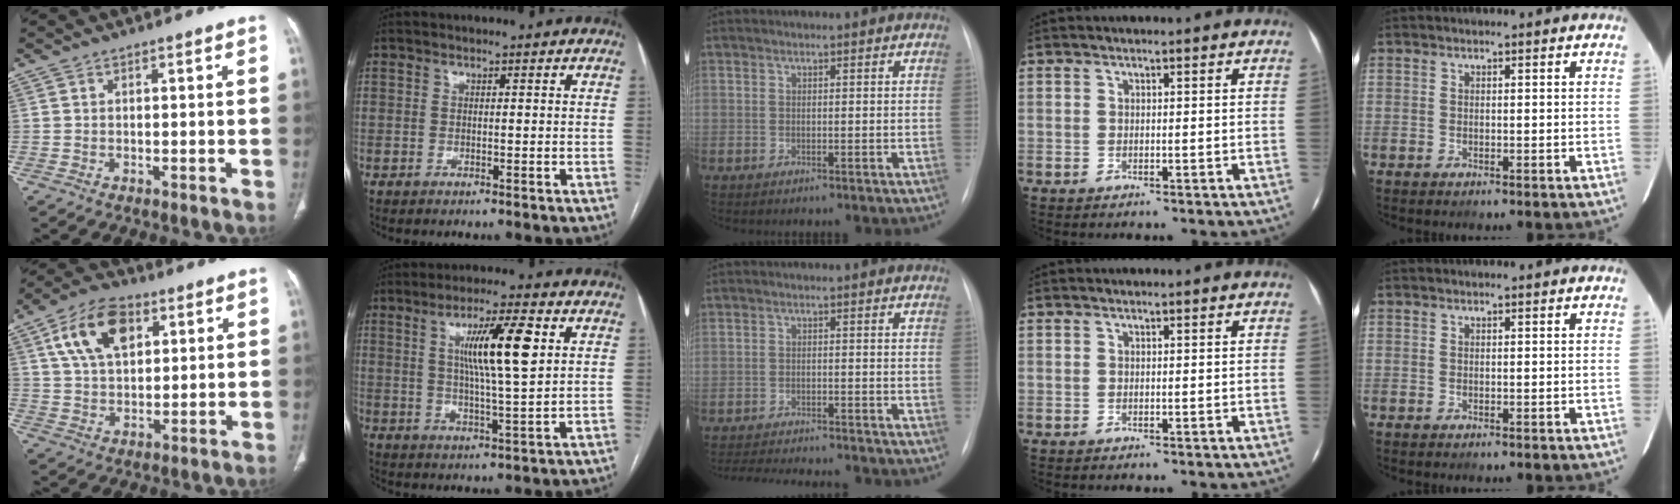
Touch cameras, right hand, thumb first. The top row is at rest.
{"thumb": {"total": 12.7, "force": [5.0, 7.4, 9.0], "torque": [-0.148, -0.004, 0.091]}, "index": {"total": 10.7, "force": [3.1, 0.5, 10.2], "torque": [-0.175, 0.003, 0.052]}, "middle": {"total": 11.0, "force": [-10.3, 1.4, 3.7], "torque": [-0.059, -0.006, -0.142]}}